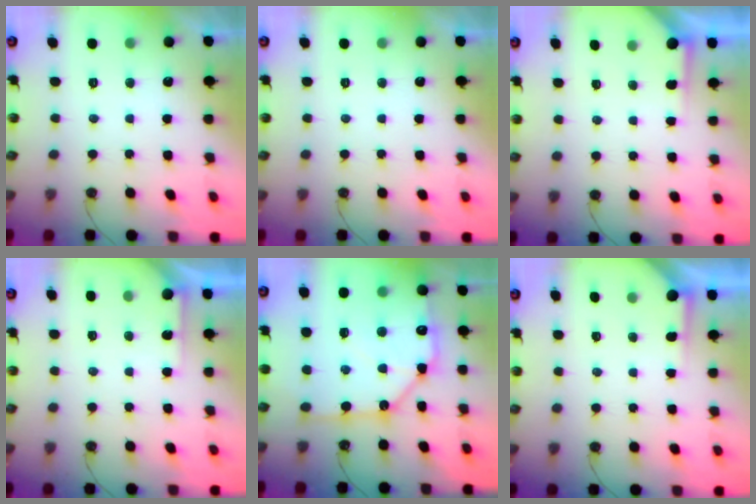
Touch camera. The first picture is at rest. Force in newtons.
{"total": 0.0}
{"total": 2.3, "press": 2.3, "slide": 0.3}
{"total": 3.8, "press": 3.8, "slide": 0.4}
{"total": 18.9, "press": 18.7, "slide": 2.3}
{"total": 2.3, "press": 2.3, "slide": 0.3}